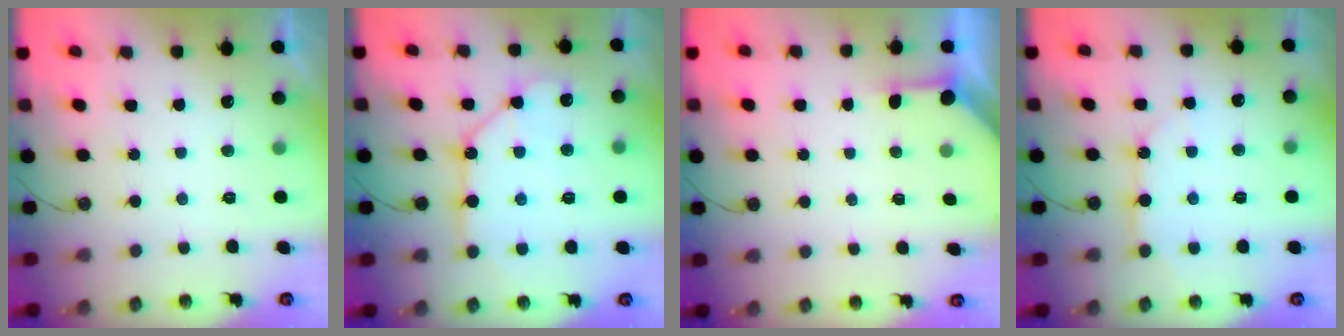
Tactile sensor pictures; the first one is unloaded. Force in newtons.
{"total": 11.5, "press": 11.4, "slide": 1.0}
{"total": 2.4, "press": 2.4, "slide": 0.4}
{"total": 8.4, "press": 8.3, "slide": 0.8}